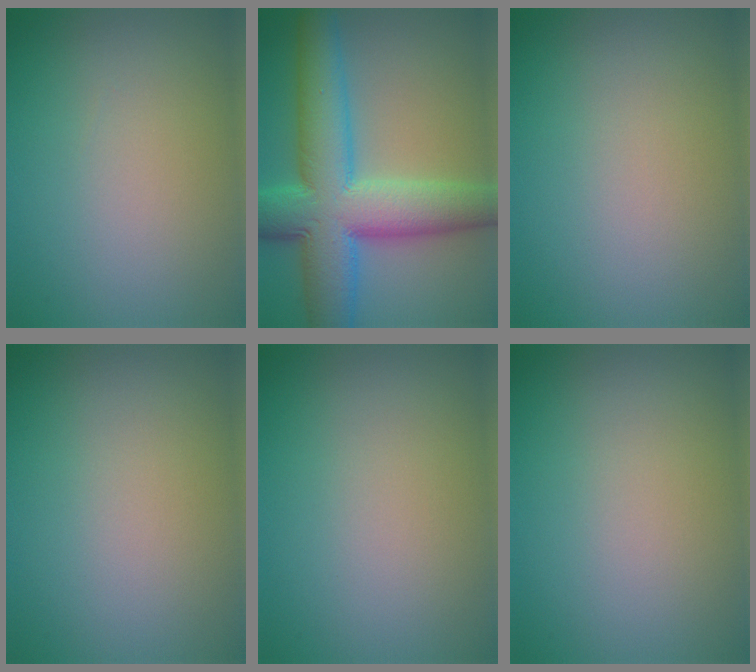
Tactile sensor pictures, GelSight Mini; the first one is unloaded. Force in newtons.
{"total": 11.5, "press": 11.5, "slide": 0.4}
{"total": 0.0}
{"total": 0.0}
{"total": 0.0}
{"total": 0.0}